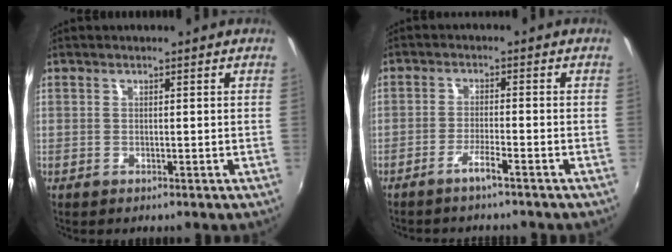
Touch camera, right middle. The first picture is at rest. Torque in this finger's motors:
{"motor_torque": [1.06, -1.08, 0.11, 0.07]}